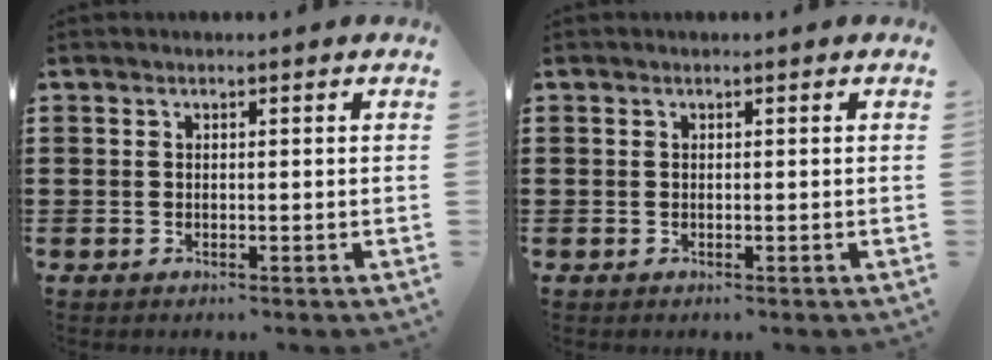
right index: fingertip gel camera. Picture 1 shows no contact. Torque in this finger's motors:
{"motor_torque": [-0.32, 0.33, 0.00, 0.00]}